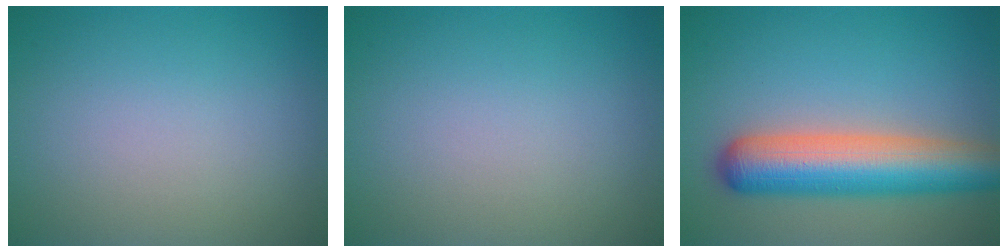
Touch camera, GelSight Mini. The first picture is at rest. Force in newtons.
{"total": 0.0}
{"total": 8.4, "press": 8.4, "slide": 0.4}